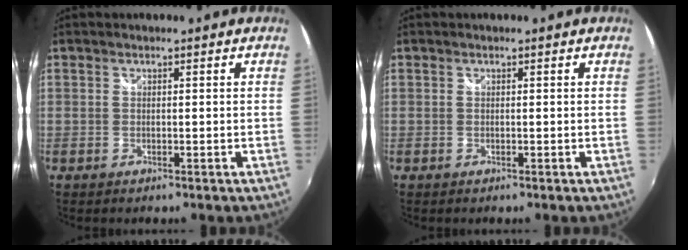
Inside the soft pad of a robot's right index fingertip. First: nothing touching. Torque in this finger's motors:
{"motor_torque": [0.00, 0.00, 0.00, 0.01]}